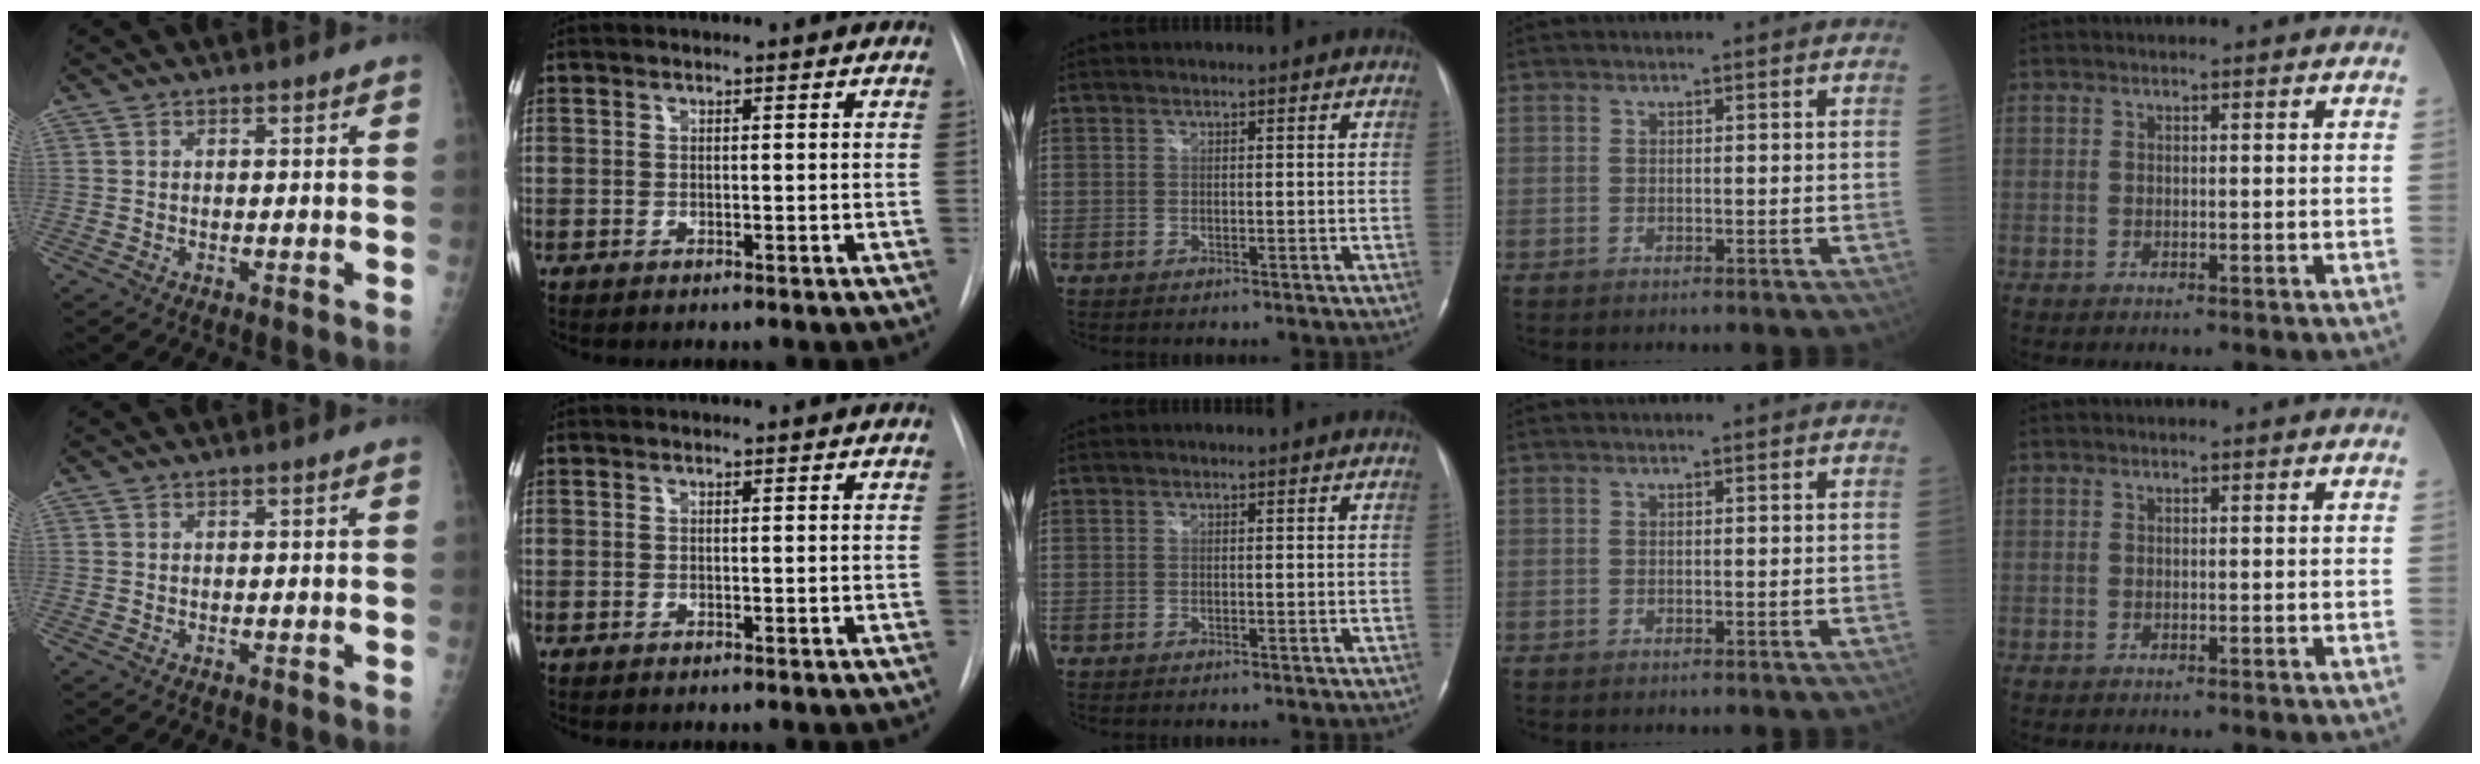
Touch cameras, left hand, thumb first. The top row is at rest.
{}